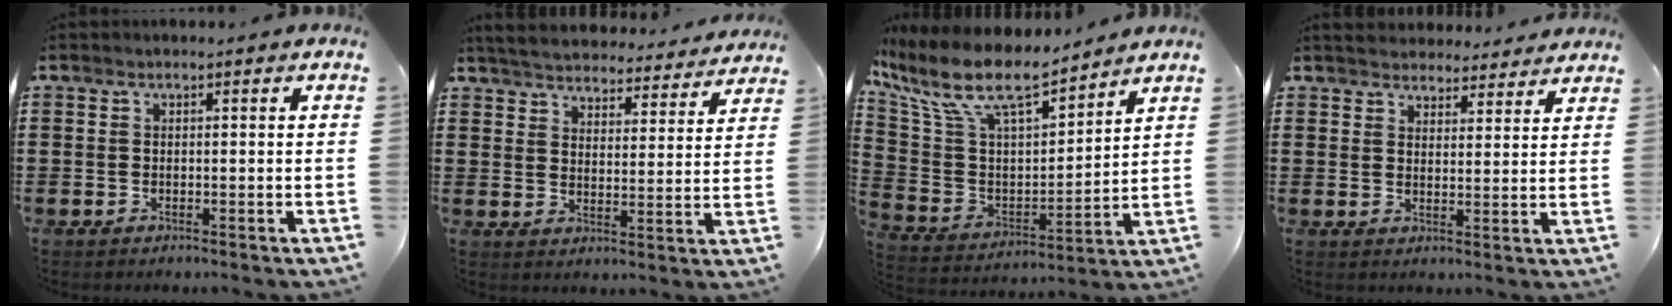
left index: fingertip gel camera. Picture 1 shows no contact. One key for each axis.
{"total": 4.5, "fx": 4.5, "fy": 0.1, "fz": 0.1, "tx": -0.027, "ty": -0.031, "tz": 0.074}
{"total": 10.7, "fx": 7.9, "fy": 3.2, "fz": 6.4, "tx": -0.155, "ty": -0.044, "tz": 0.138}
{"total": 3.5, "fx": 3.5, "fy": 0.5, "fz": -0.4, "tx": -0.004, "ty": -0.013, "tz": 0.064}